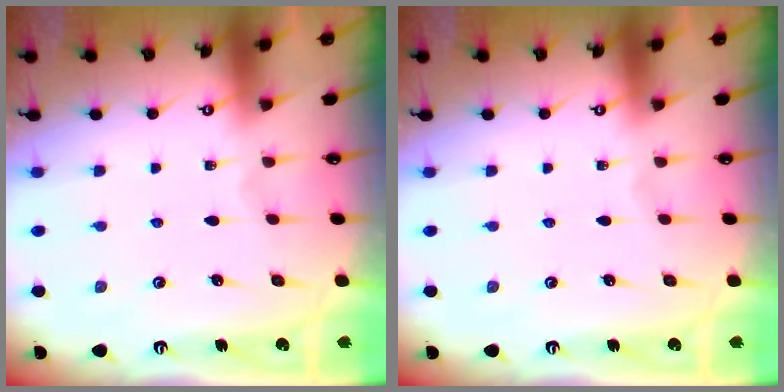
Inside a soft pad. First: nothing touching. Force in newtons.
{"total": 0.0}